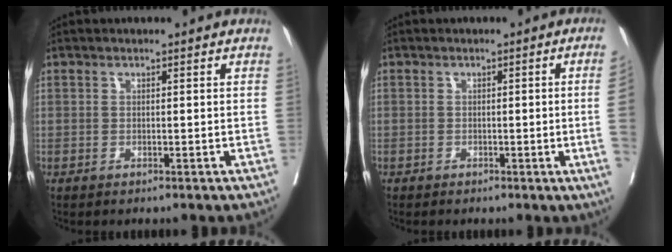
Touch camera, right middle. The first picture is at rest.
{"total": 3.5, "force": [-0.5, -1.1, 3.3], "torque": [-0.040, -0.007, -0.007]}